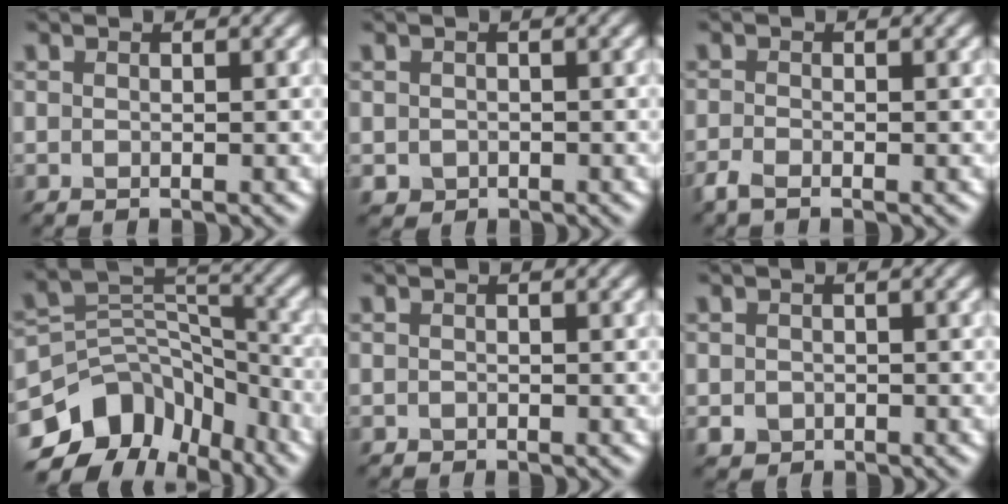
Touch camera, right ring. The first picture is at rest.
{"total": 1.0, "force": [-0.2, 0.9, 0.2], "torque": [0.001, -0.006, -0.004]}
{"total": 1.4, "force": [-1.1, 0.4, 0.8], "torque": [-0.024, -0.006, -0.030]}
{"total": 10.8, "force": [-6.9, 7.3, 4.1], "torque": [-0.064, 0.031, -0.113]}
{"total": 0.0}
{"total": 1.4, "force": [-0.5, 1.3, 0.4], "torque": [-0.002, -0.005, -0.012]}